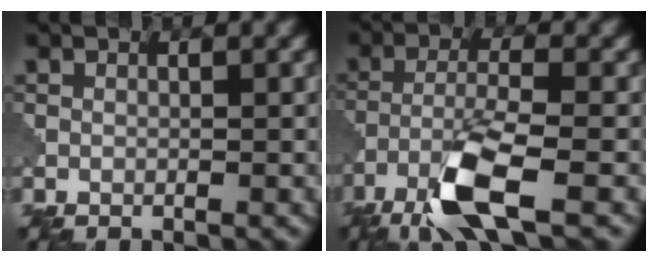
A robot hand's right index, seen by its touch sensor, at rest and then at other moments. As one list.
[{"total": 7.0, "force": [-4.1, 1.4, 5.5], "torque": [-0.113, -0.004, -0.086]}]